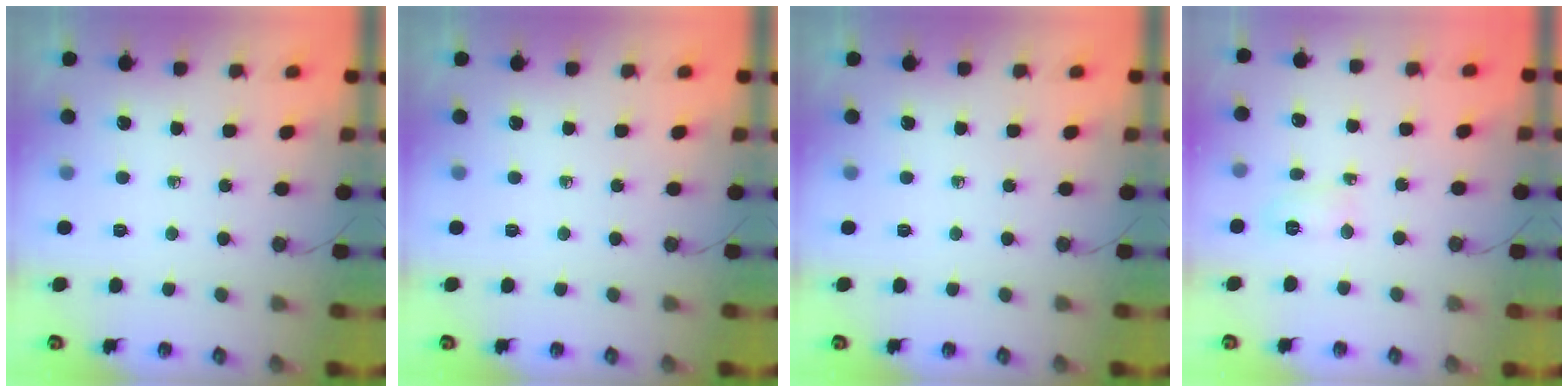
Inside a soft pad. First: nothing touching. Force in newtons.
{"total": 0.0}
{"total": 0.0}
{"total": 5.1, "press": 3.7, "slide": 3.5}